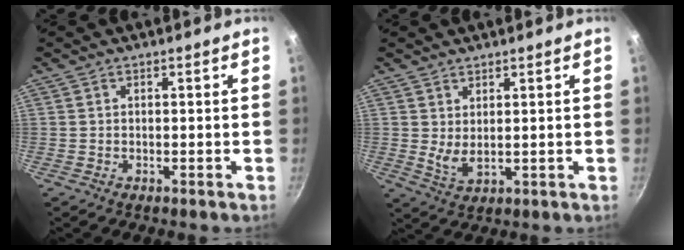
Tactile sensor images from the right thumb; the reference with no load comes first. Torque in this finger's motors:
{"motor_torque": [0.68, 0.58, 0.56, -0.05, 0.04]}